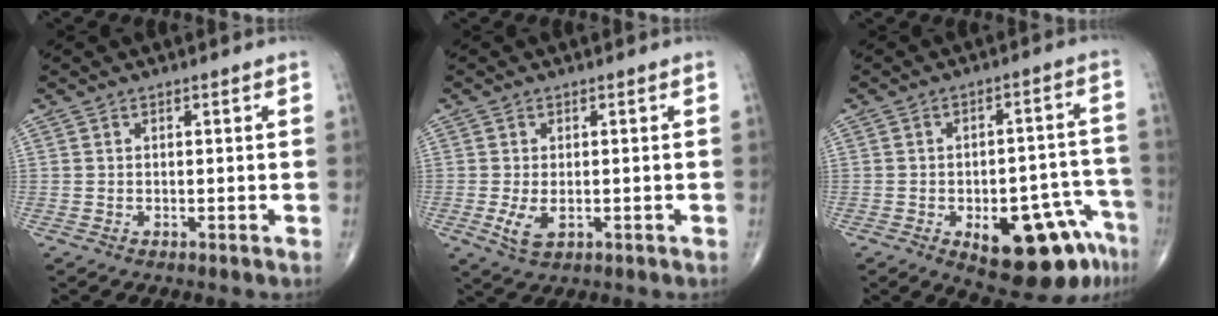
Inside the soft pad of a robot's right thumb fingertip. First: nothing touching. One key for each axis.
{"total": 3.8, "fx": -0.8, "fy": 2.0, "fz": 3.1, "tx": -0.067, "ty": -0.010, "tz": -0.011}
{"total": 16.8, "fx": -8.3, "fy": 7.3, "fz": 12.6, "tx": -0.107, "ty": 0.056, "tz": -0.096}